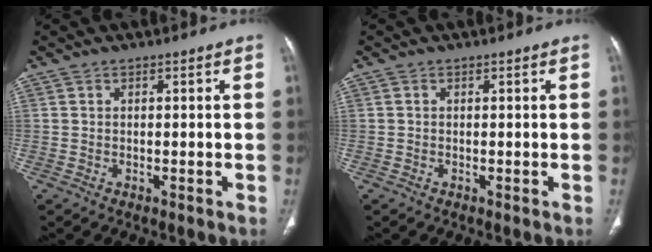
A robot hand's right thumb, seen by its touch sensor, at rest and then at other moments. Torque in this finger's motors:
{"motor_torque": [0.19, 0.00, 0.25, 0.14, -0.03]}